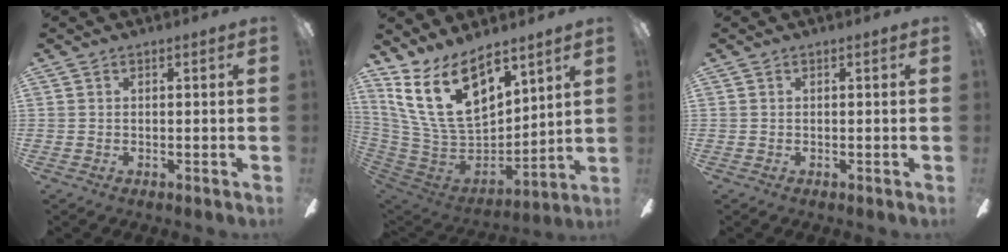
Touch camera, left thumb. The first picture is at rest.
{"total": 20.8, "force": [11.7, 11.1, 13.0], "torque": [-0.257, -0.064, 0.215]}
{"total": 0.0}